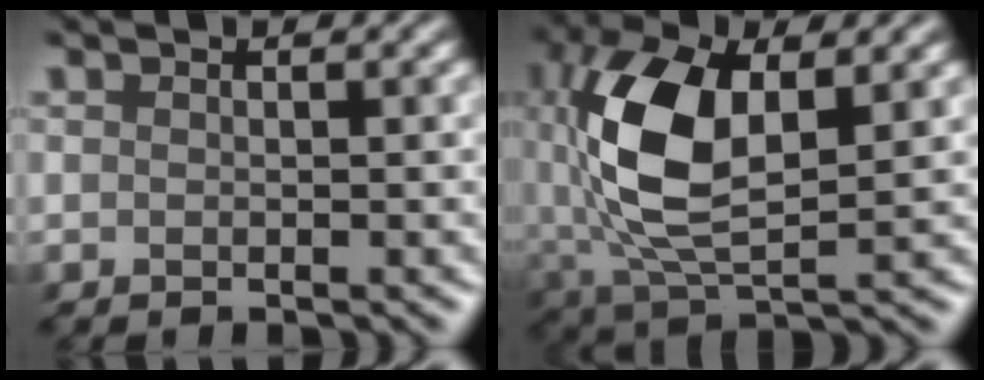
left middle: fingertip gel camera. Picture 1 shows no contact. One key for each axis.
{"total": 9.9, "fx": 0.9, "fy": 5.0, "fz": 8.5, "tx": -0.205, "ty": 0.005, "tz": 0.013}